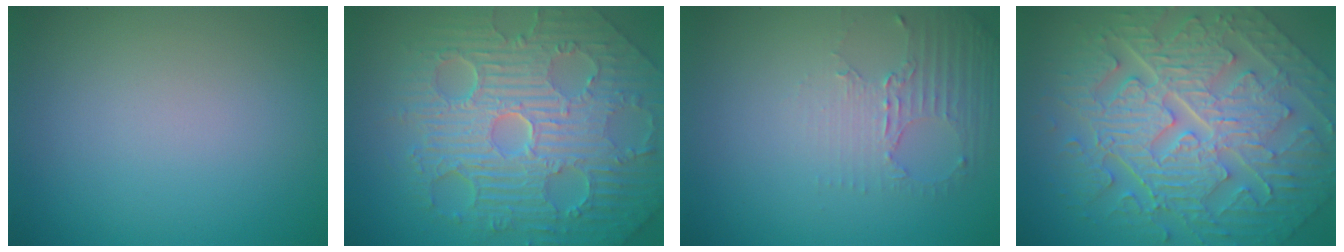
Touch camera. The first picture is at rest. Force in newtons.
{"total": 11.2, "press": 7.4, "slide": 8.5}
{"total": 2.6, "press": 2.0, "slide": 1.7}
{"total": 11.1, "press": 7.6, "slide": 8.1}